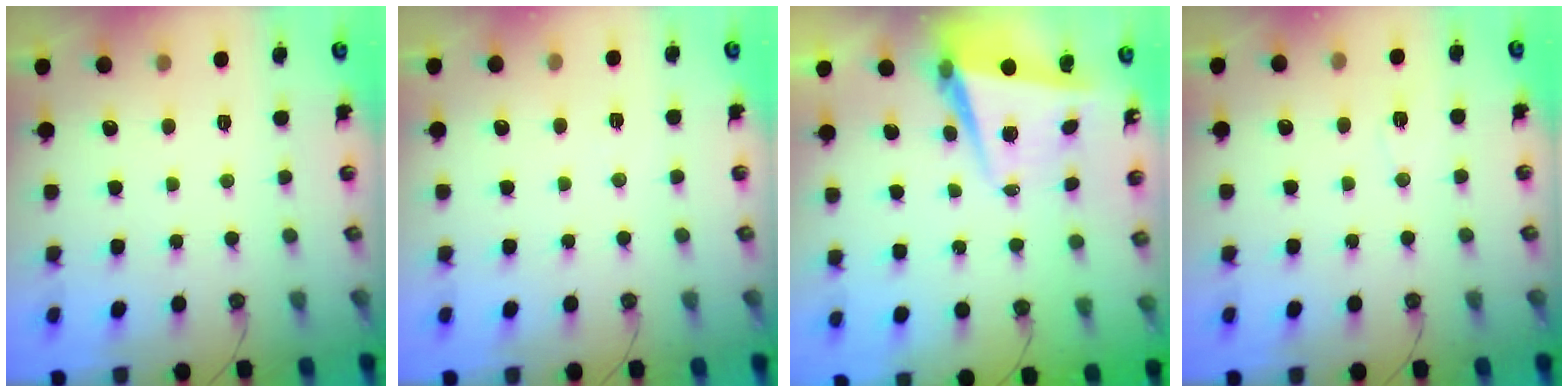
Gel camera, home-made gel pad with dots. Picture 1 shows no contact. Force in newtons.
{"total": 4.2, "press": 2.5, "slide": 3.4}
{"total": 6.5, "press": 6.4, "slide": 1.0}
{"total": 4.9, "press": 4.2, "slide": 2.4}